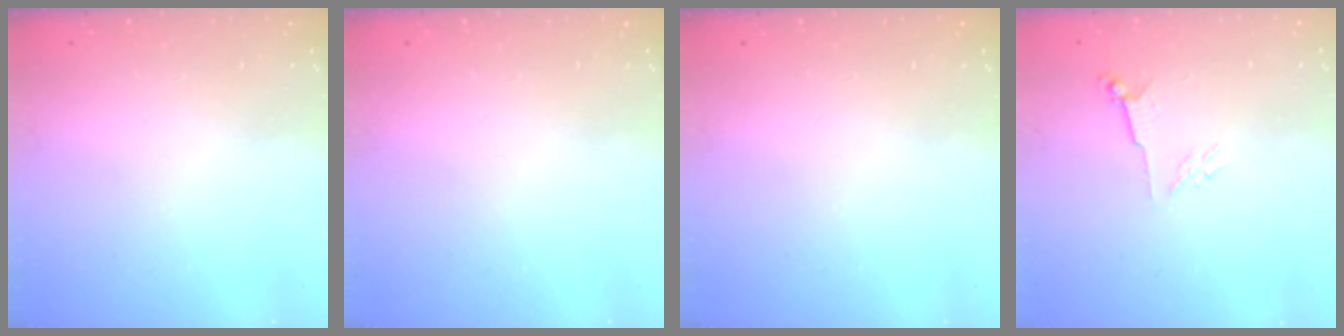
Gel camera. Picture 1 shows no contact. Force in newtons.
{"total": 0.0}
{"total": 0.0}
{"total": 3.6, "press": 3.6, "slide": 0.7}